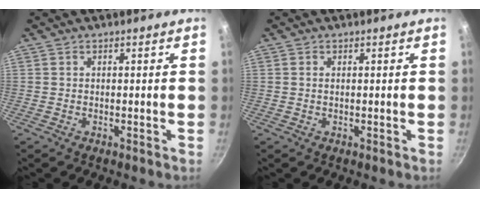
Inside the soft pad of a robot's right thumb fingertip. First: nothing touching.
{"total": 0.6, "force": [0.2, 0.3, 0.5], "torque": [-0.011, 0.000, 0.002]}